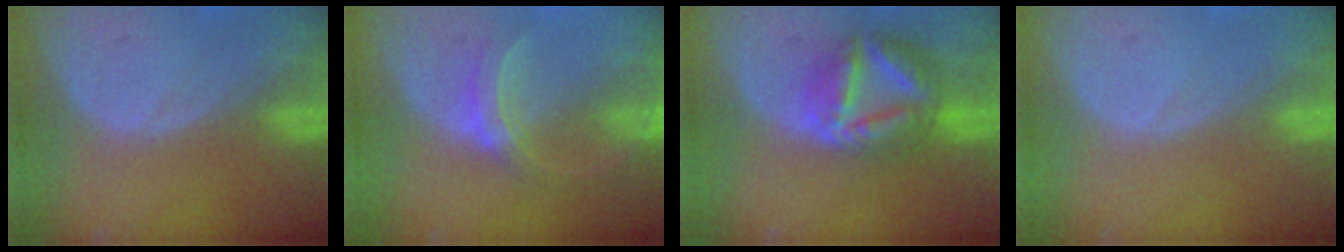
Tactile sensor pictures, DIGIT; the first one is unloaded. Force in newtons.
{"total": 6.2, "press": 5.7, "slide": 2.4}
{"total": 9.0, "press": 8.9, "slide": 0.9}
{"total": 0.0}